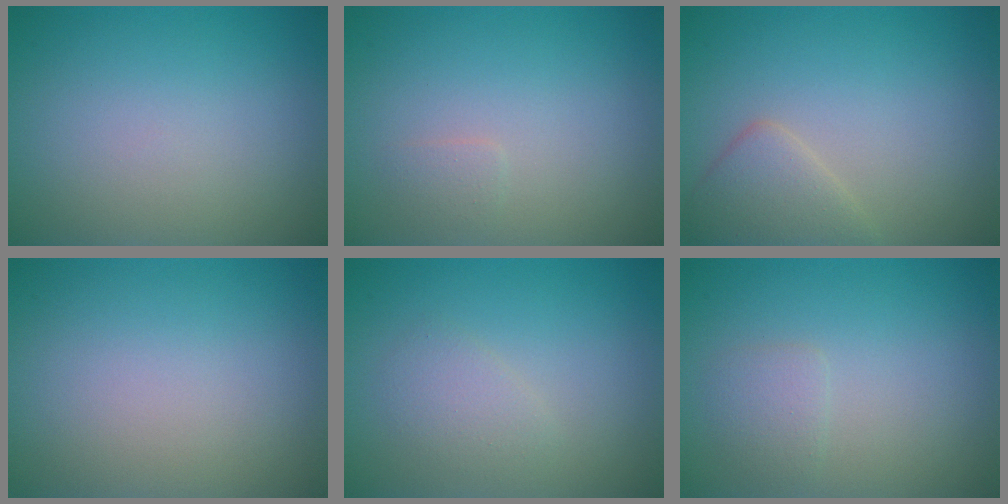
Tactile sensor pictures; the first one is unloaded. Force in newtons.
{"total": 0.7, "press": 0.7, "slide": 0.1}
{"total": 2.7, "press": 2.7, "slide": 0.1}
{"total": 0.0}
{"total": 1.6, "press": 1.6, "slide": 0.0}
{"total": 1.3, "press": 1.3, "slide": 0.1}